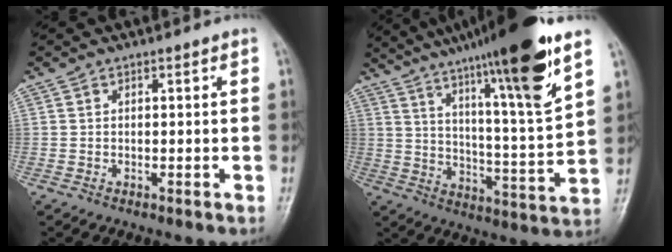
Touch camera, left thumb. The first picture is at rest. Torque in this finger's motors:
{"motor_torque": [1.29, 0.07, 1.74, -1.02, 0.32]}